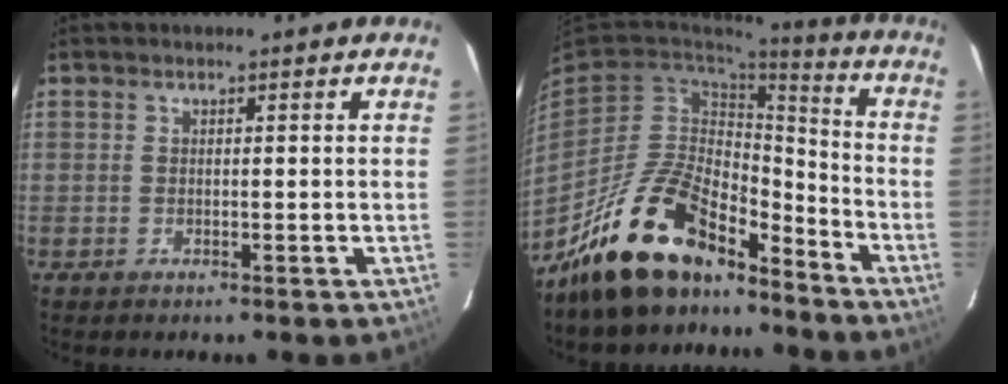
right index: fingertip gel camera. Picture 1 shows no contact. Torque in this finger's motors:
{"motor_torque": [1.09, -1.05, 0.85, 0.21]}